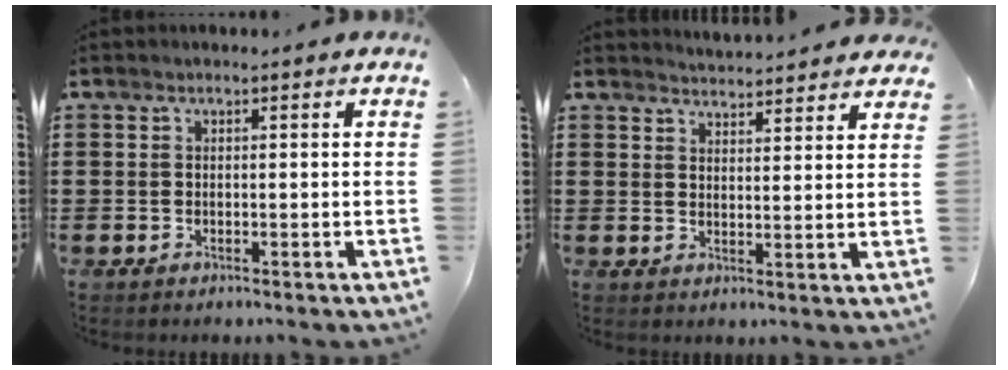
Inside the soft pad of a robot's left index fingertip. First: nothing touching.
{"total": 3.5, "force": [3.5, -0.2, 0.1], "torque": [-0.013, -0.017, 0.063]}